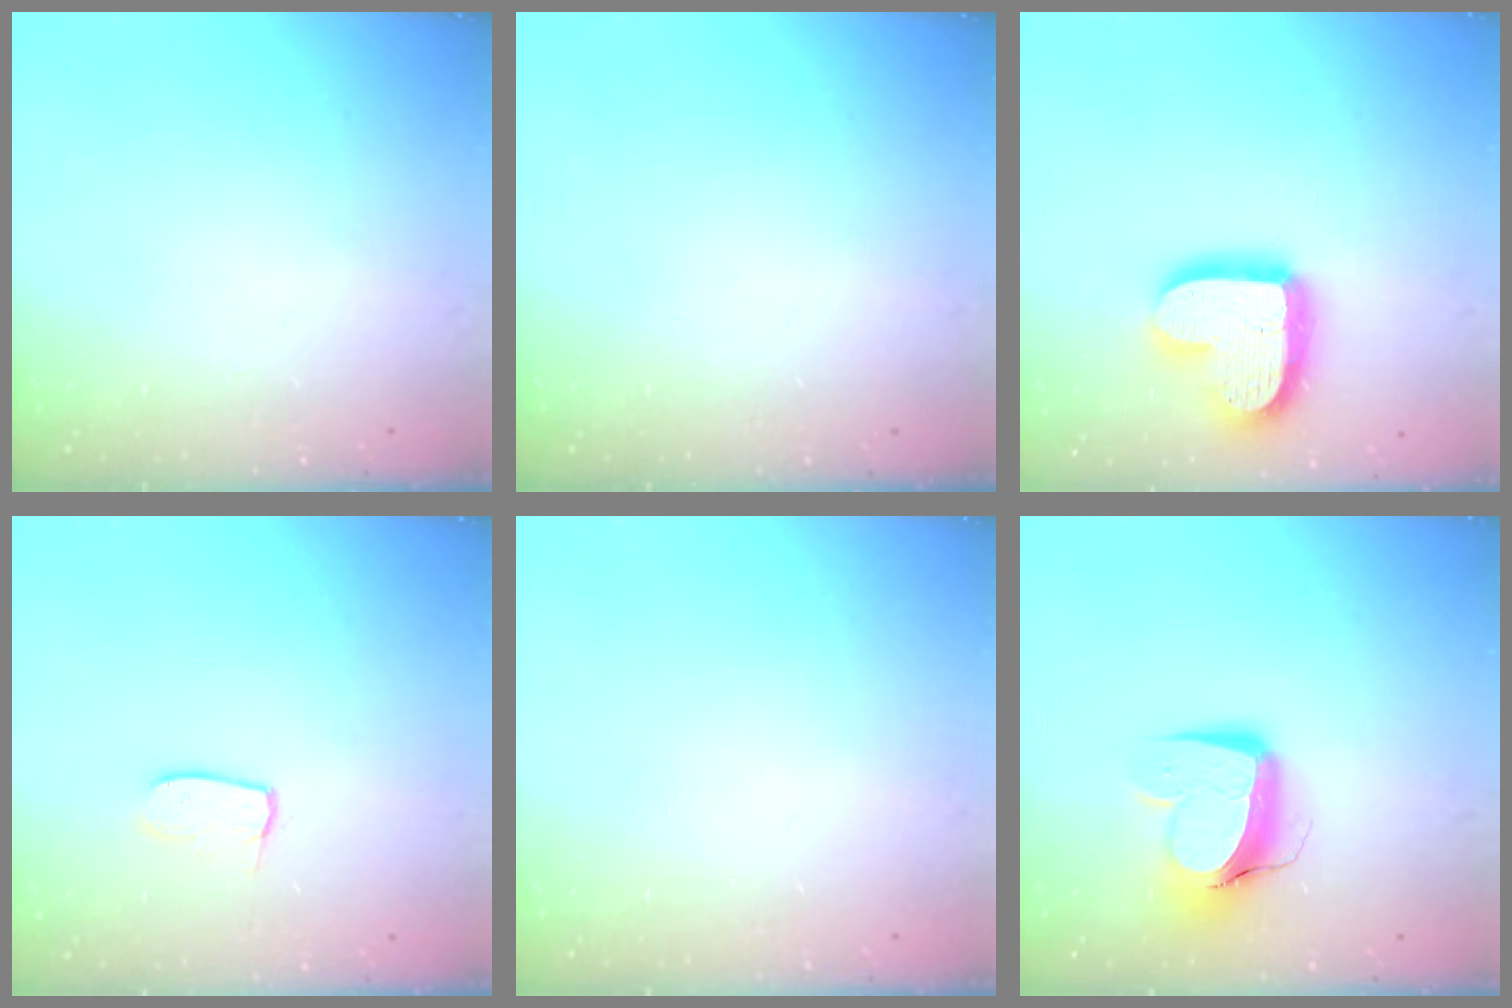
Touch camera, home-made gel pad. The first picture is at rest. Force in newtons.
{"total": 0.0}
{"total": 17.7, "press": 17.7, "slide": 1.5}
{"total": 4.2, "press": 4.2, "slide": 0.4}
{"total": 0.0}
{"total": 12.3, "press": 12.2, "slide": 1.3}